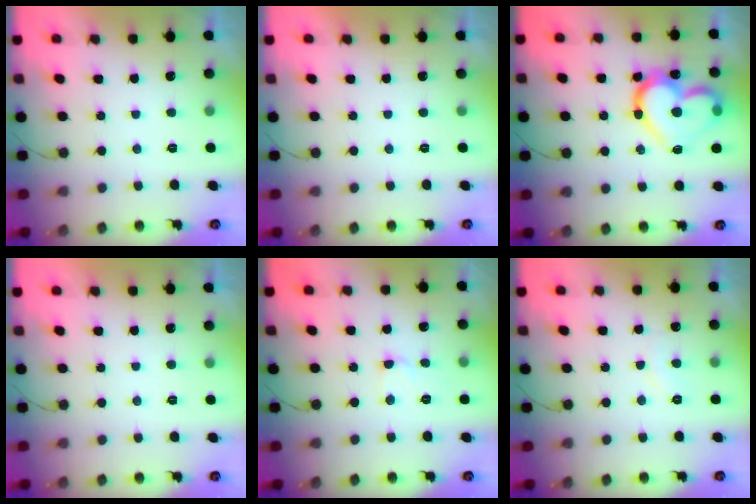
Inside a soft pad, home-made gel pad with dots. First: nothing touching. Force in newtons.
{"total": 1.7, "press": 1.7, "slide": 0.0}
{"total": 19.5, "press": 19.4, "slide": 2.0}
{"total": 1.8, "press": 1.8, "slide": 0.1}
{"total": 3.7, "press": 3.7, "slide": 0.3}
{"total": 6.2, "press": 6.2, "slide": 0.5}